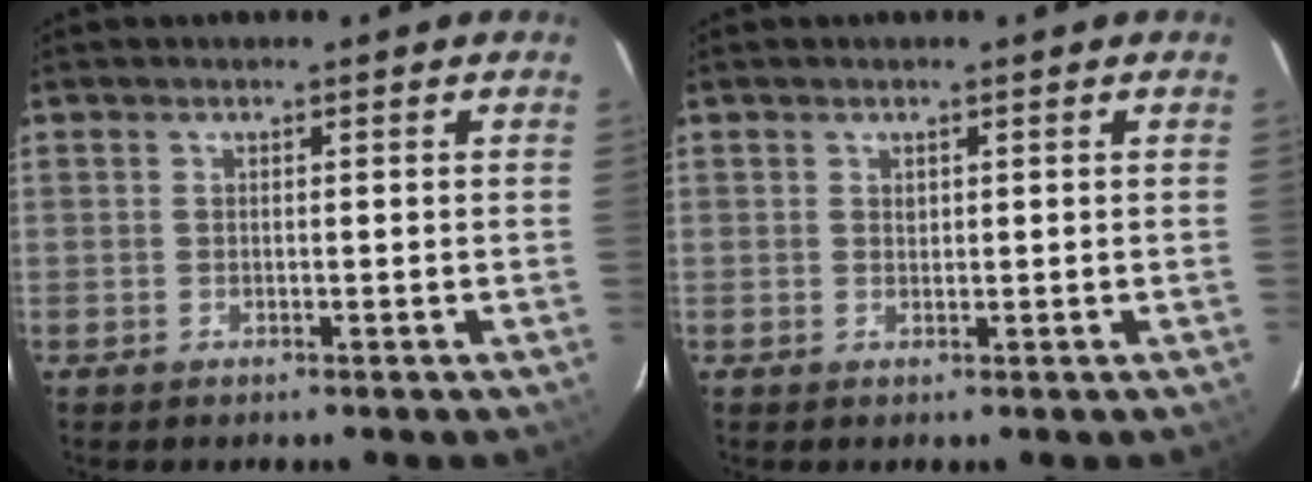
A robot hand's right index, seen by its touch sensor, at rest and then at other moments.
{"total": 0.5, "force": [0.3, 0.4, 0.2], "torque": [-0.004, 0.001, 0.007]}